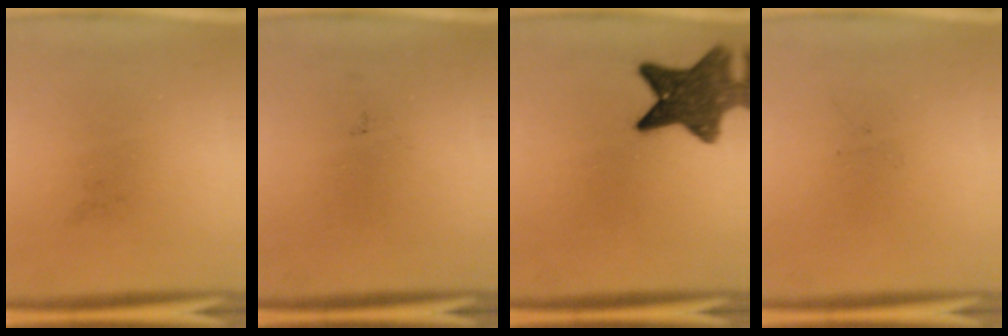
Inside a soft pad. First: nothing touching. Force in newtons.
{"total": 0.0}
{"total": 9.9}
{"total": 0.0}